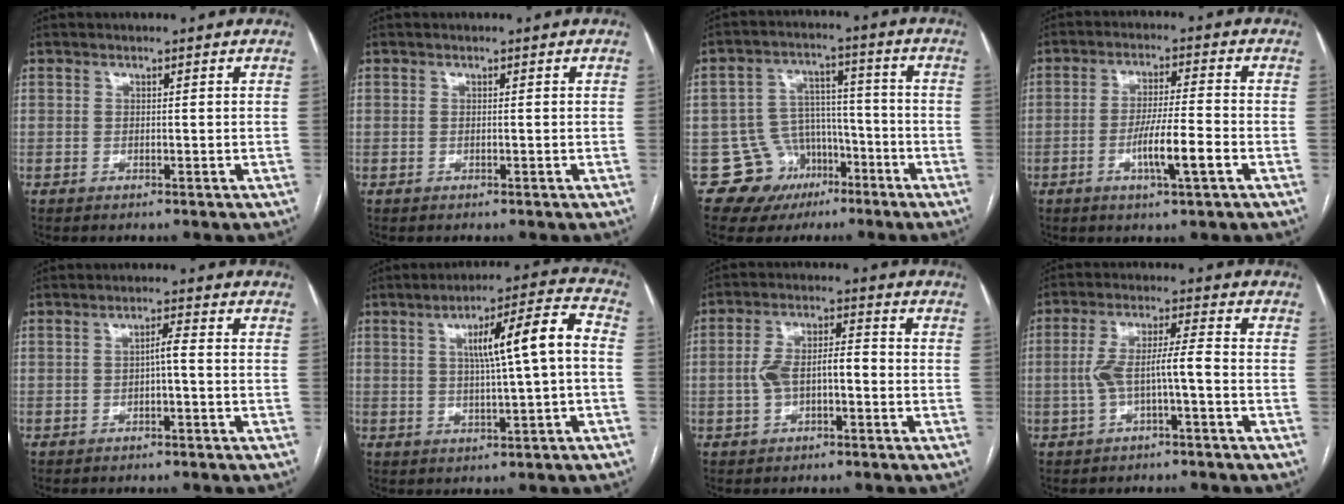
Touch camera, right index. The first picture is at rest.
{"total": 0.0}
{"total": 9.7, "force": [-5.1, 8.3, 0.6], "torque": [0.002, 0.056, -0.068]}
{"total": 7.3, "force": [-2.8, 0.1, 6.7], "torque": [-0.121, -0.005, -0.049]}
{"total": 2.0, "force": [-0.5, 0.1, 1.9], "torque": [-0.029, 0.004, -0.010]}
{"total": 10.6, "force": [0.8, 0.3, 10.5], "torque": [-0.161, 0.021, 0.013]}
{"total": 6.7, "force": [-1.2, 2.8, 5.9], "torque": [-0.122, 0.032, -0.020]}
{"total": 6.4, "force": [-1.6, 0.6, 6.2], "torque": [-0.124, 0.025, -0.026]}